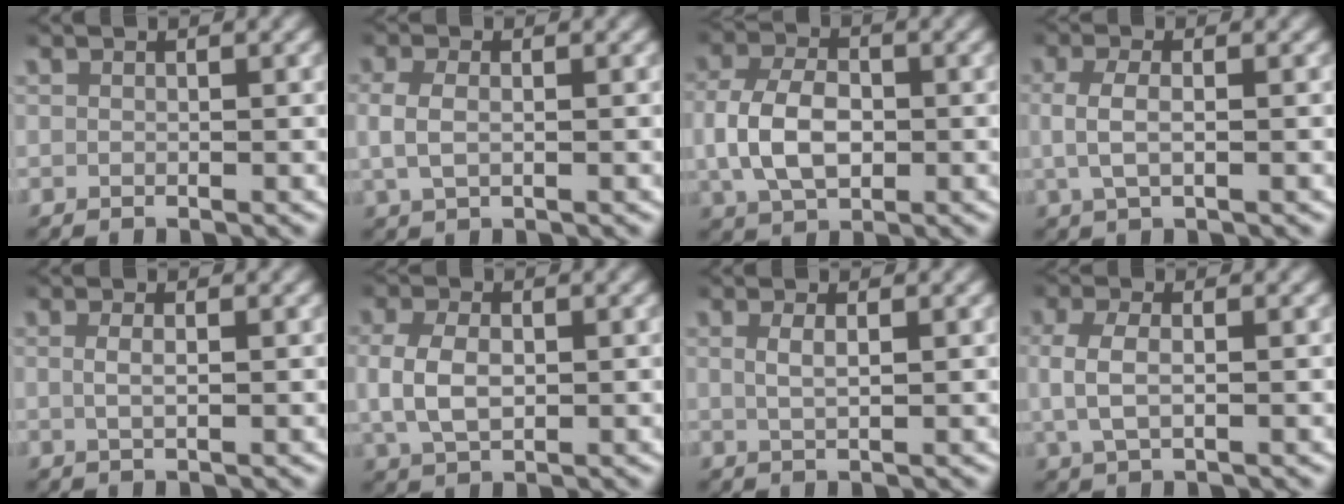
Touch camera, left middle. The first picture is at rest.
{"total": 2.7, "force": [0.2, 1.7, 2.1], "torque": [-0.058, -0.002, 0.007]}
{"total": 5.9, "force": [-0.2, 4.1, 4.2], "torque": [-0.097, -0.008, 0.005]}
{"total": 2.8, "force": [0.2, 1.2, 2.5], "torque": [-0.063, -0.001, 0.005]}
{"total": 1.2, "force": [0.1, 0.2, 1.1], "torque": [-0.026, -0.004, 0.006]}
{"total": 4.2, "force": [0.1, 2.9, 3.0], "torque": [-0.078, -0.003, 0.011]}
{"total": 1.5, "force": [0.5, 0.3, 1.4], "torque": [-0.029, -0.003, 0.014]}
{"total": 3.2, "force": [0.3, 1.6, 2.8], "torque": [-0.073, -0.002, 0.008]}